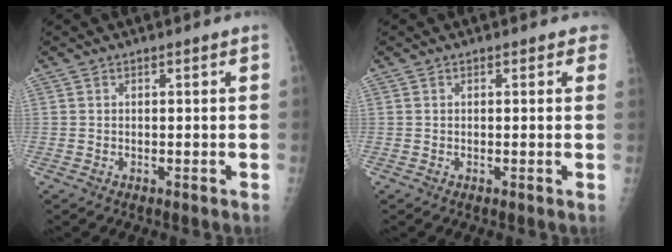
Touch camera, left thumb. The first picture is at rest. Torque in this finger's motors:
{"motor_torque": [1.66, 0.84, 0.67, -0.07, 0.11]}